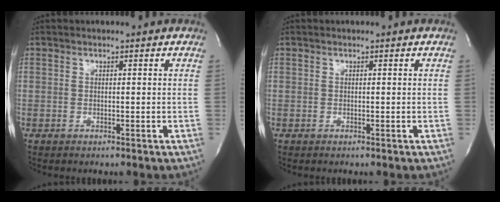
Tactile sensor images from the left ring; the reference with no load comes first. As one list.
[{"total": 0.0}]